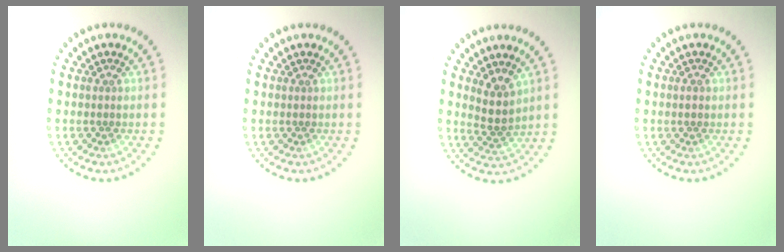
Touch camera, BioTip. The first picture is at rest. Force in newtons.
{"total": 0.0}
{"total": 2.4, "press": 1.9, "slide": 1.5}
{"total": 0.9, "press": 0.9, "slide": 0.0}